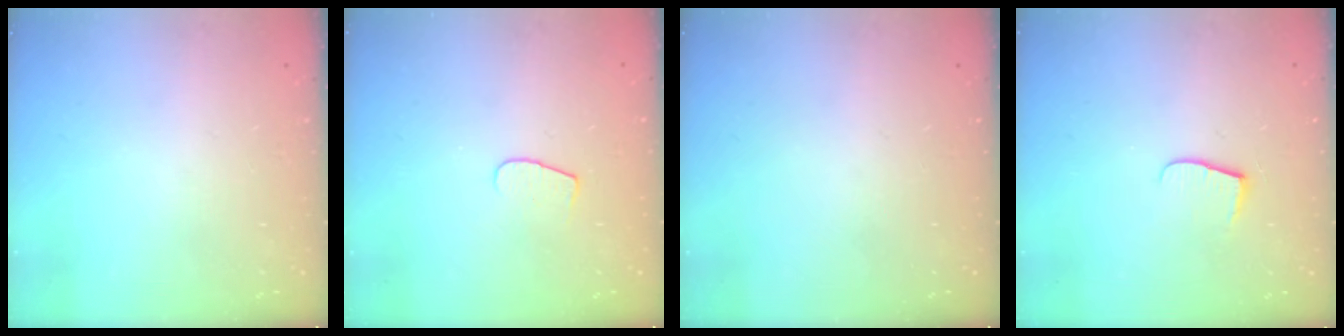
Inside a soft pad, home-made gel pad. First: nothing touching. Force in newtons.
{"total": 5.9, "press": 5.9, "slide": 0.6}
{"total": 0.0}
{"total": 6.5, "press": 6.5, "slide": 0.7}